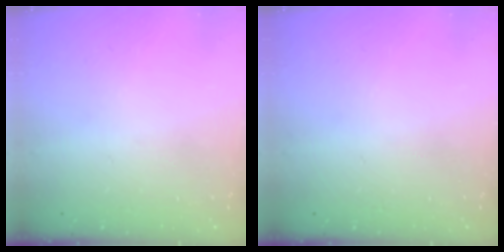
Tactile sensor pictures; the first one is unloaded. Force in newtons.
{"total": 0.0}